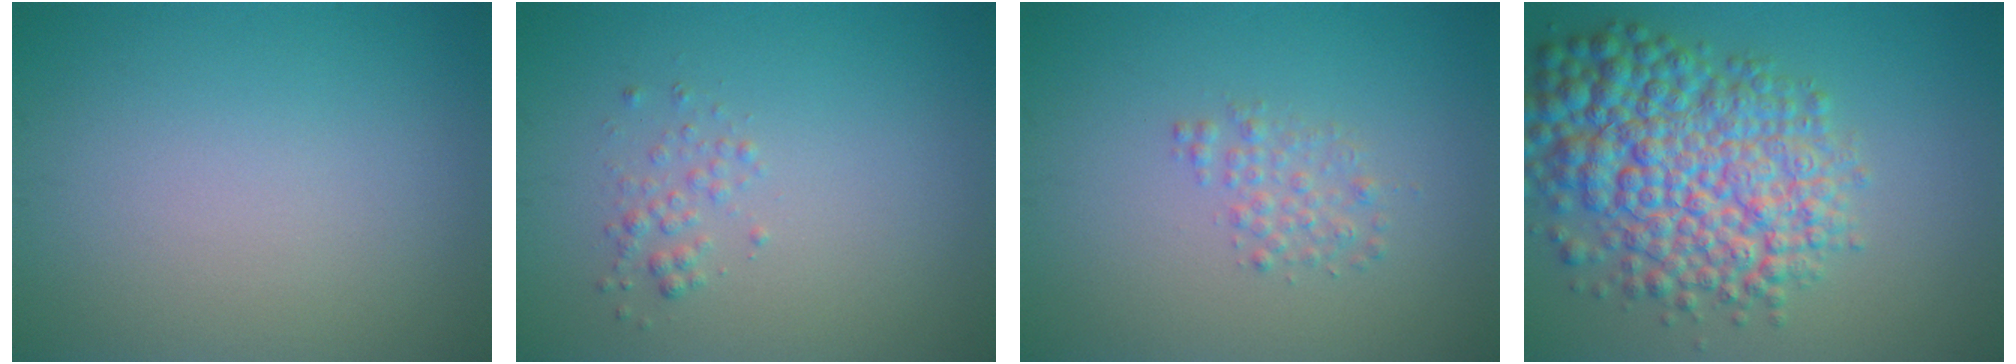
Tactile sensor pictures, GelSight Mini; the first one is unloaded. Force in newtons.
{"total": 1.2, "press": 1.2, "slide": 0.1}
{"total": 1.6, "press": 1.6, "slide": 0.0}
{"total": 9.8, "press": 9.8, "slide": 0.3}